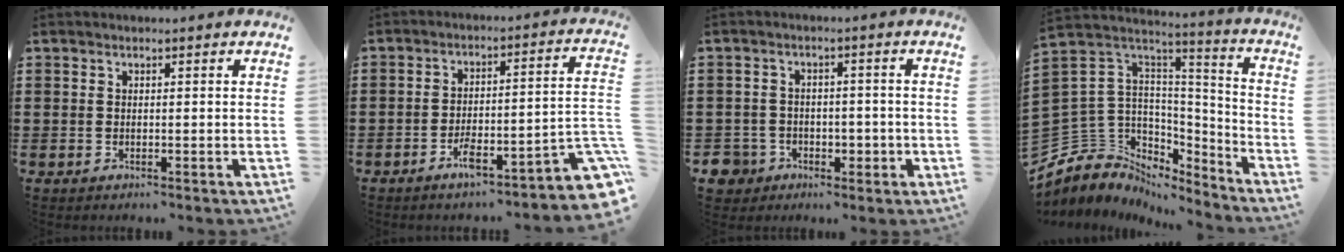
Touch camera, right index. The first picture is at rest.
{"total": 6.9, "force": [-4.2, 1.0, 5.4], "torque": [-0.090, -0.026, -0.082]}
{"total": 4.5, "force": [-1.9, 3.9, 1.3], "torque": [-0.040, 0.008, -0.037]}
{"total": 7.8, "force": [-1.9, 7.5, 1.1], "torque": [-0.076, -0.030, -0.034]}